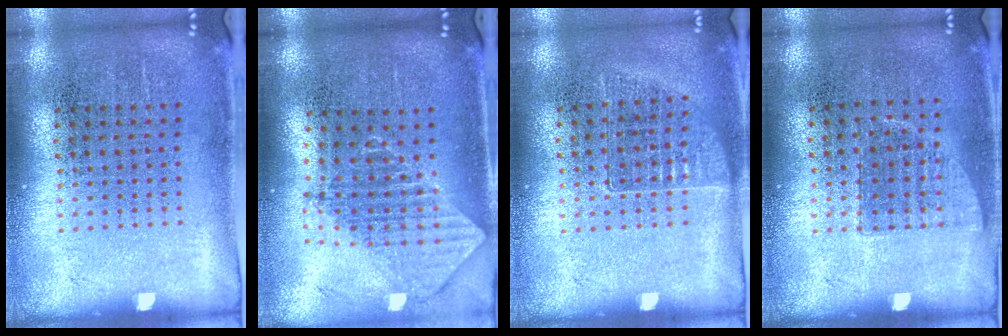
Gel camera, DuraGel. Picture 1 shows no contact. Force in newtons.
{"total": 2.0, "press": 1.6, "slide": 1.3}
{"total": 0.9, "press": 0.9, "slide": 0.1}
{"total": 0.8, "press": 0.7, "slide": 0.3}